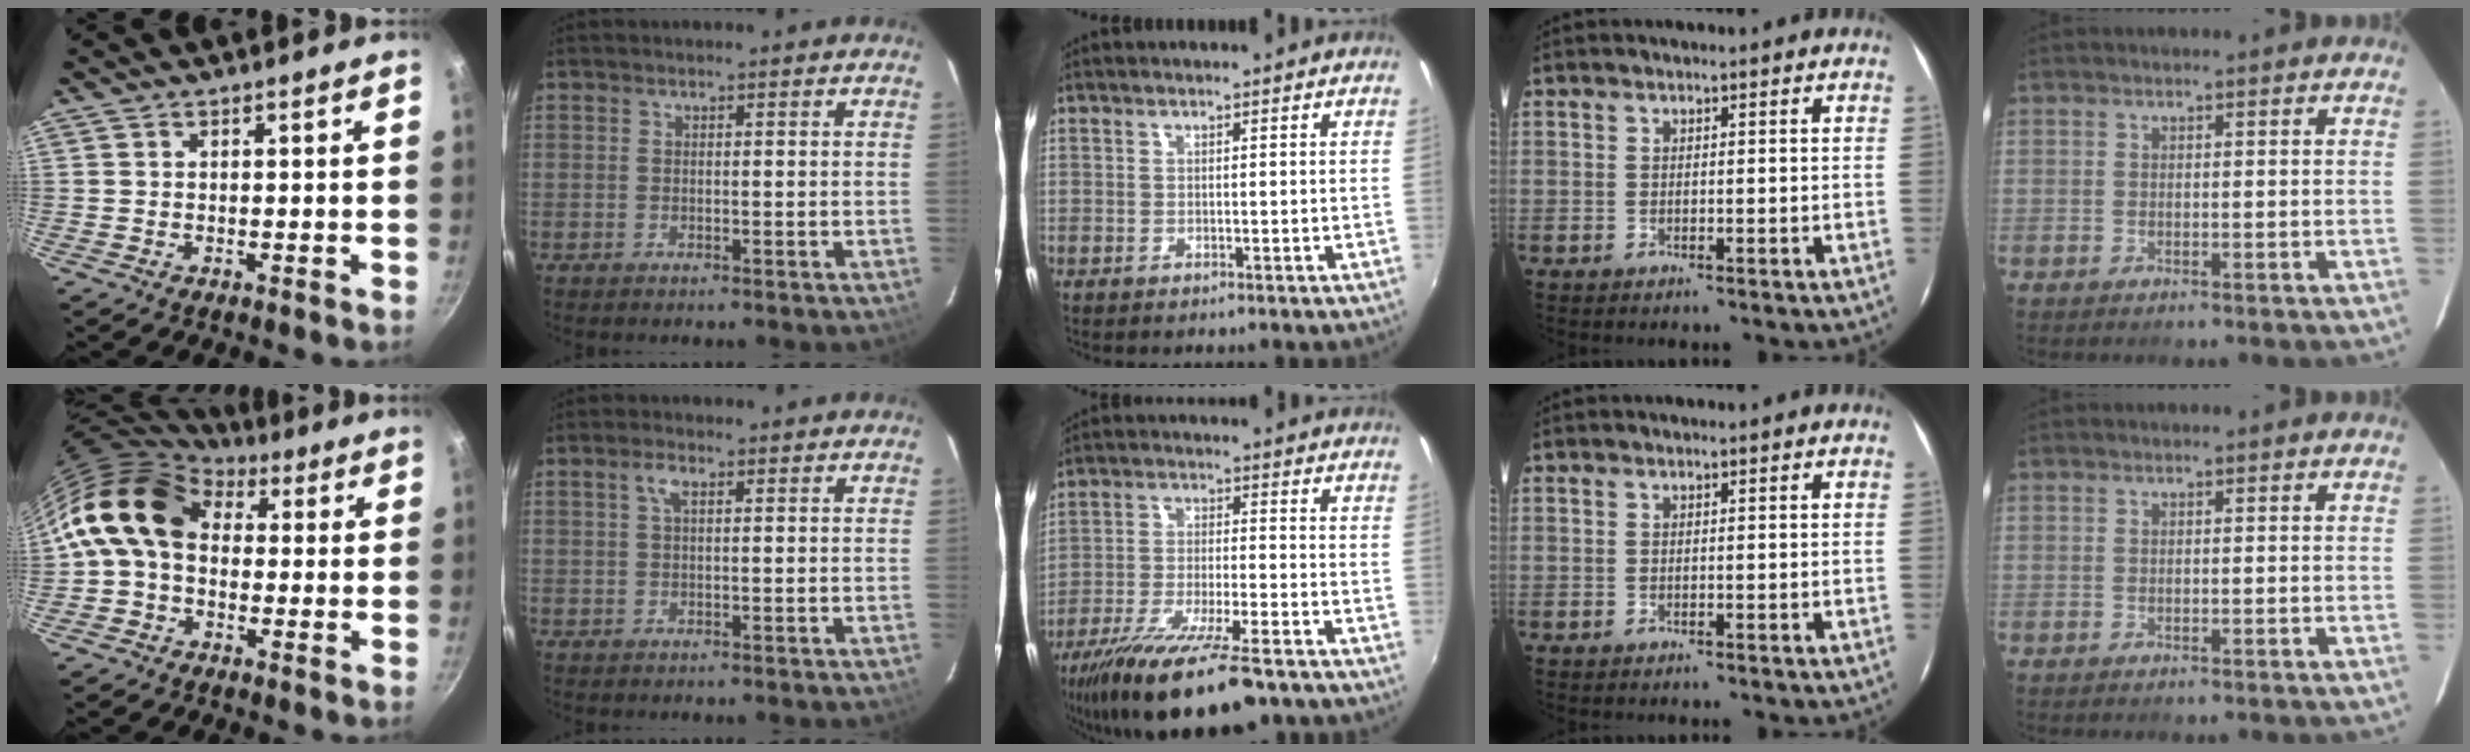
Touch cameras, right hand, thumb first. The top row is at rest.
{"thumb": {"total": 13.5, "force": [2.4, 9.9, 8.8], "torque": [-0.133, 0.023, 0.020]}, "index": {"total": 2.2, "force": [0.8, 0.8, 1.9], "torque": [-0.038, 0.008, 0.014]}, "middle": {"total": 18.7, "force": [-13.6, 4.1, 12.1], "torque": [-0.232, -0.050, -0.225]}}